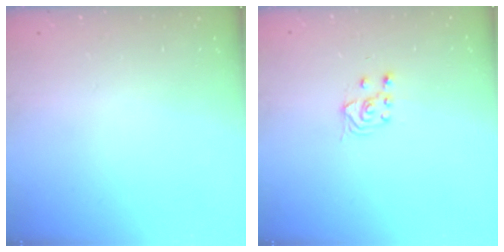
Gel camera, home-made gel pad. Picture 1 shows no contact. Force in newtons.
{"total": 3.7, "press": 3.6, "slide": 1.0}